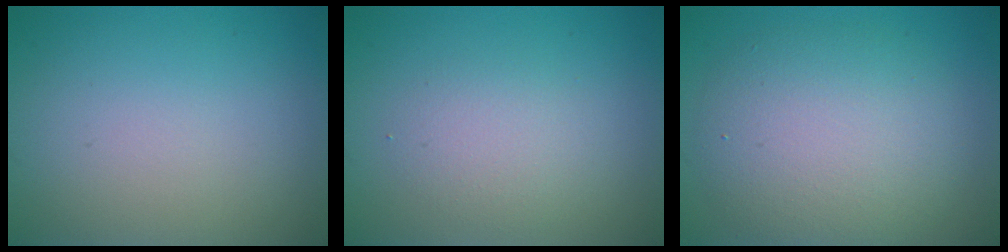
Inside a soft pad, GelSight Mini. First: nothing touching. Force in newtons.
{"total": 2.2, "press": 2.2, "slide": 0.1}
{"total": 6.4, "press": 6.4, "slide": 0.2}